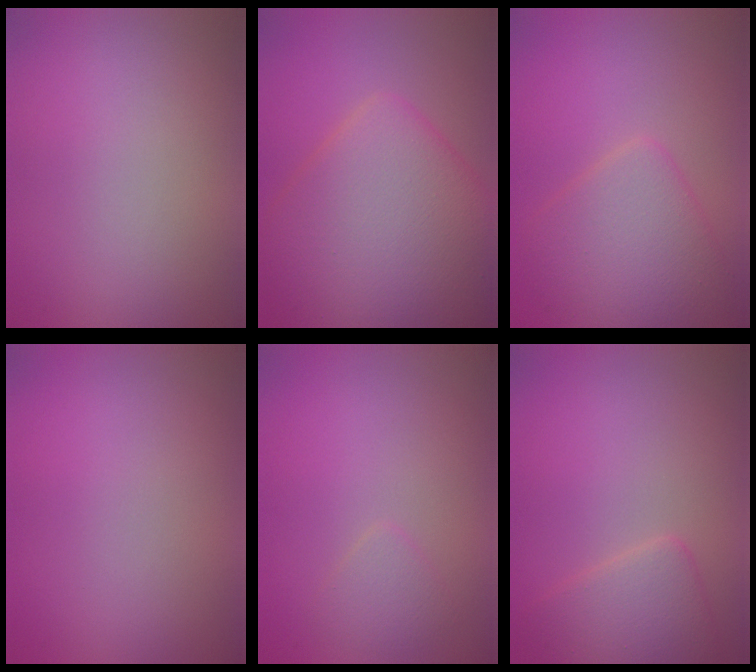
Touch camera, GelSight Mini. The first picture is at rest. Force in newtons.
{"total": 10.1, "press": 10.1, "slide": 0.2}
{"total": 4.8, "press": 4.8, "slide": 0.2}
{"total": 0.0}
{"total": 1.3, "press": 1.3, "slide": 0.1}
{"total": 3.2, "press": 3.2, "slide": 0.2}